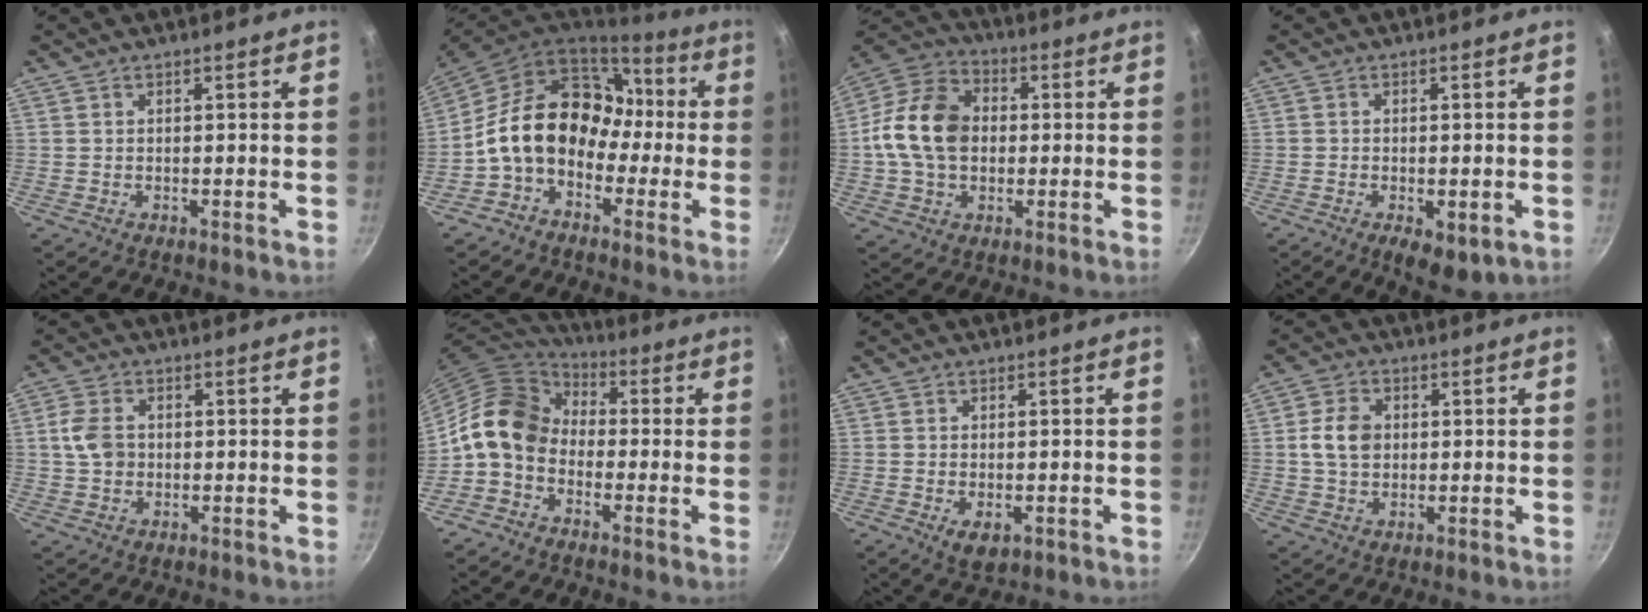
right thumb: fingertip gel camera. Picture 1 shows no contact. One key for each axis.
{"total": 16.5, "fx": -1.6, "fy": 12.6, "fz": 10.6, "tx": -0.145, "ty": 0.054, "tz": -0.045}
{"total": 14.9, "fx": 0.2, "fy": 11.1, "fz": 9.9, "tx": -0.156, "ty": 0.024, "tz": -0.013}
{"total": 6.5, "fx": -2.4, "fy": 2.9, "fz": 5.4, "tx": -0.068, "ty": 0.000, "tz": -0.027}
{"total": 5.5, "fx": 0.2, "fy": 4.2, "fz": 3.5, "tx": -0.062, "ty": 0.006, "tz": -0.002}
{"total": 11.8, "fx": -1.4, "fy": 9.0, "fz": 7.4, "tx": -0.109, "ty": 0.041, "tz": -0.050}
{"total": 4.0, "fx": -1.2, "fy": 2.3, "fz": 3.1, "tx": -0.046, "ty": -0.008, "tz": -0.013}
{"total": 6.8, "fx": 0.7, "fy": 5.1, "fz": 4.4, "tx": -0.069, "ty": 0.008, "tz": 0.007}